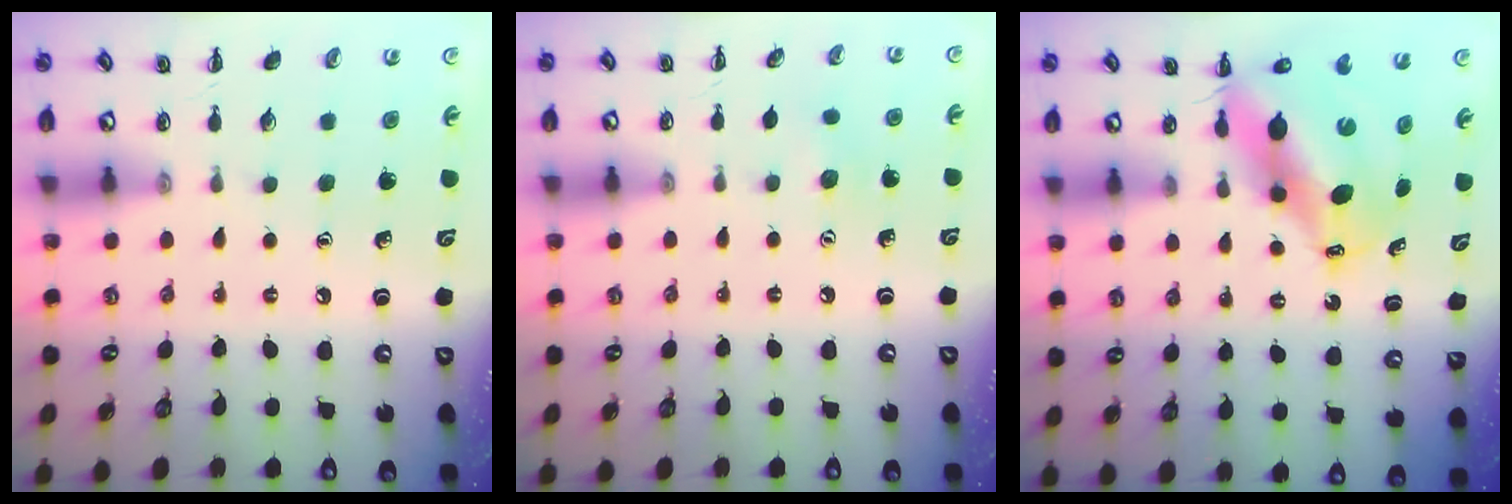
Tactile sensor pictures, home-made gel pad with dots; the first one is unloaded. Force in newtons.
{"total": 3.0, "press": 2.9, "slide": 0.6}
{"total": 10.5, "press": 10.2, "slide": 2.6}